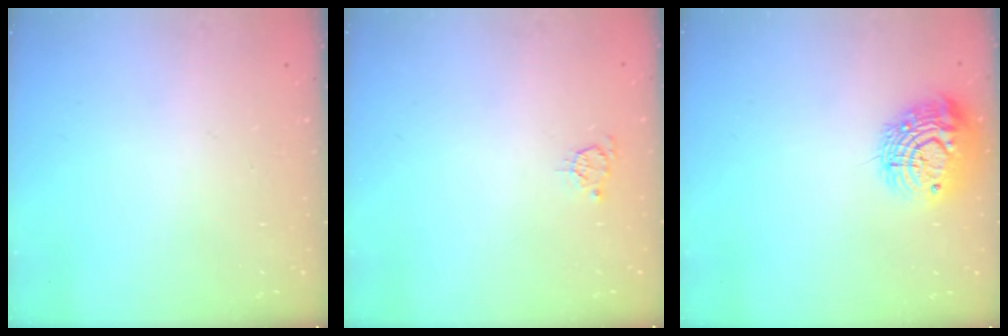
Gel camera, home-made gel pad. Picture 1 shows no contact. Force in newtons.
{"total": 3.7, "press": 3.7, "slide": 0.5}
{"total": 12.7, "press": 12.7, "slide": 1.0}